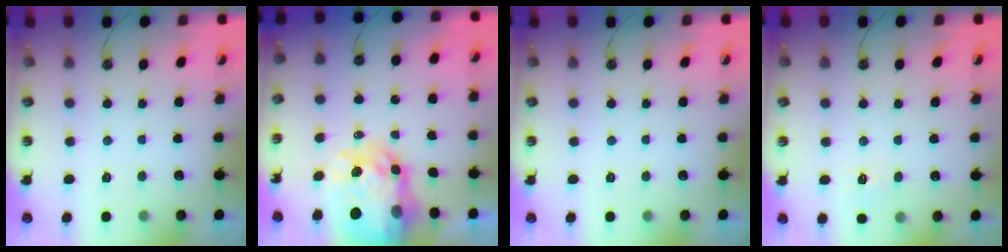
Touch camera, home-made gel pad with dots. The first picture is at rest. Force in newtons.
{"total": 11.8, "press": 11.7, "slide": 1.0}
{"total": 0.0}
{"total": 6.1, "press": 6.0, "slide": 0.6}